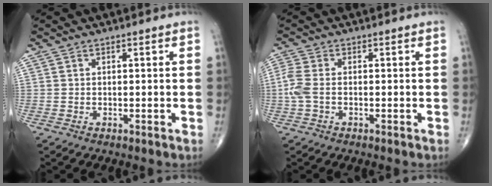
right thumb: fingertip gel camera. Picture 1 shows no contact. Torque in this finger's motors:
{"motor_torque": [-0.06, -0.26, 0.47, 0.12, 0.06]}